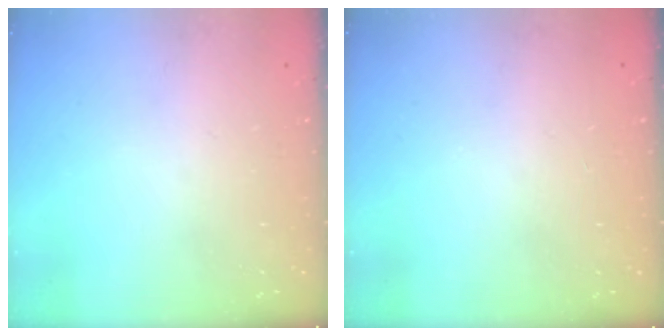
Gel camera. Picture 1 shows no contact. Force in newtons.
{"total": 0.0}